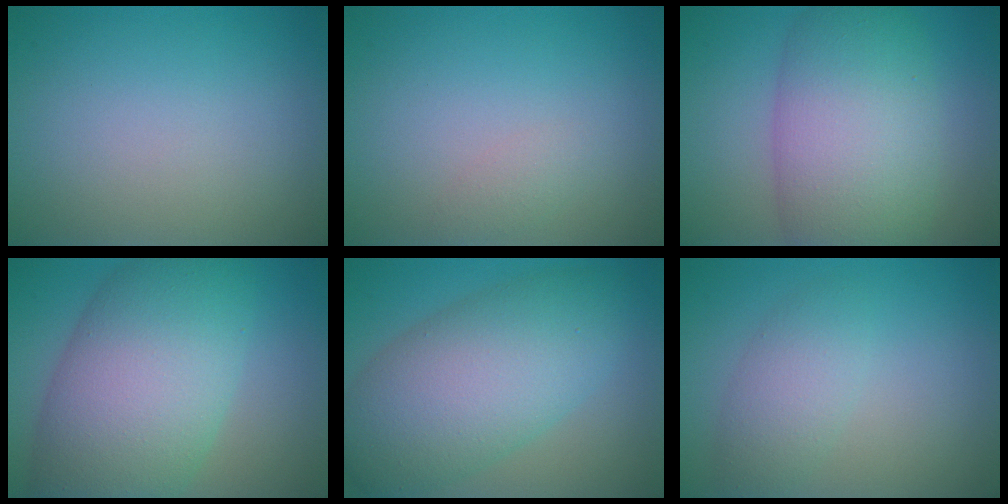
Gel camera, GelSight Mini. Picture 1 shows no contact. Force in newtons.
{"total": 1.0, "press": 1.0, "slide": 0.0}
{"total": 9.9, "press": 9.9, "slide": 0.3}
{"total": 12.3, "press": 12.3, "slide": 0.2}
{"total": 9.4, "press": 9.4, "slide": 0.2}
{"total": 2.9, "press": 2.9, "slide": 0.0}